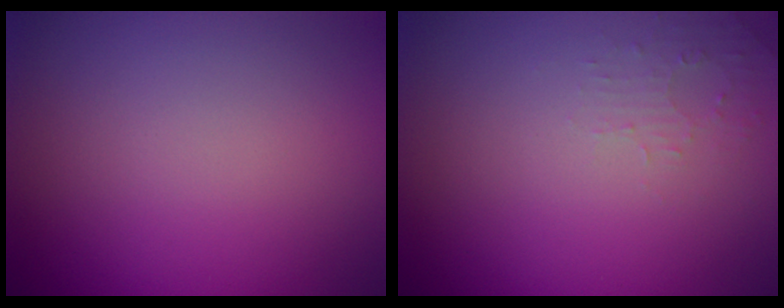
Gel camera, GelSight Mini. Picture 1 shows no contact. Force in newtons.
{"total": 1.3, "press": 1.2, "slide": 0.3}